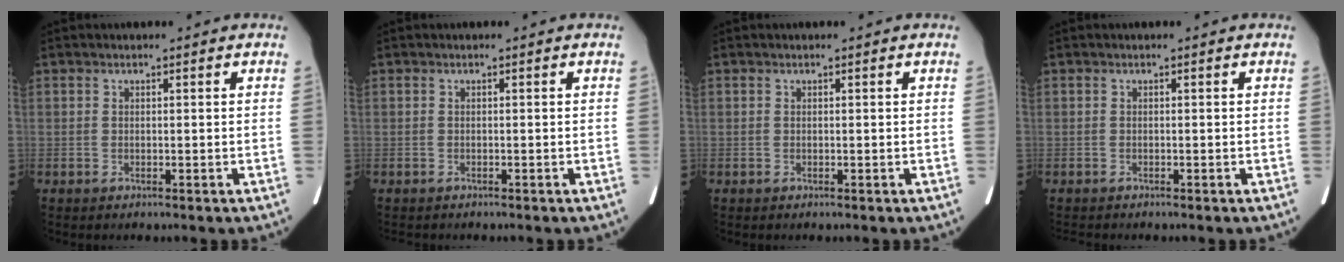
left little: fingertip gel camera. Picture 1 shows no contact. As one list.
[{"total": 1.2, "force": [-1.0, 0.4, 0.4], "torque": [-0.011, -0.002, -0.011]}, {"total": 0.0}, {"total": 0.7, "force": [-0.7, 0.0, 0.1], "torque": [-0.007, -0.004, -0.012]}]